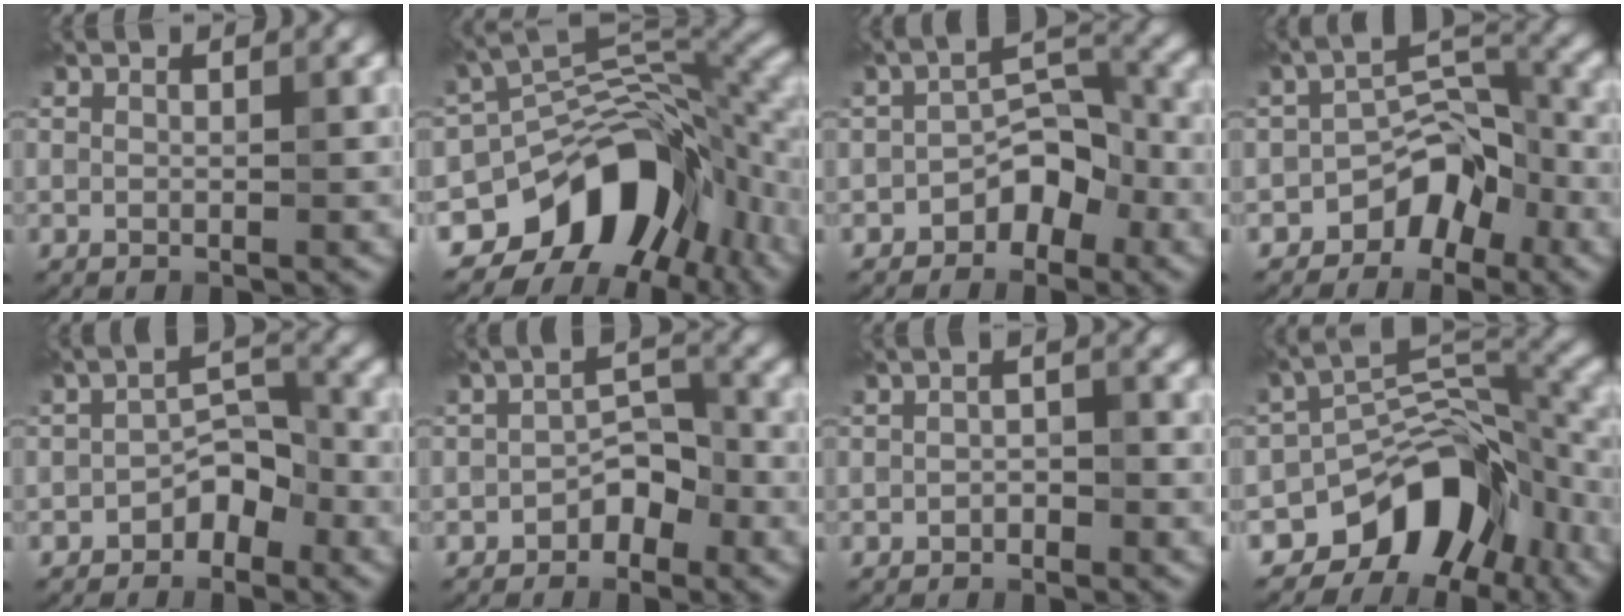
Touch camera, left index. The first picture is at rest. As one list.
[{"total": 12.6, "force": [-6.4, 7.8, 7.6], "torque": [-0.119, 0.000, -0.110]}, {"total": 4.2, "force": [-2.6, 2.3, 2.5], "torque": [-0.024, 0.019, -0.044]}, {"total": 5.2, "force": [-3.3, 3.0, 2.6], "torque": [-0.019, 0.017, -0.058]}, {"total": 3.3, "force": [-2.2, 1.7, 1.8], "torque": [-0.020, 0.018, -0.038]}, {"total": 2.9, "force": [-1.8, 1.5, 1.6], "torque": [-0.018, 0.016, -0.032]}, {"total": 1.0, "force": [-0.6, 0.5, 0.7], "torque": [-0.016, 0.004, -0.010]}, {"total": 10.2, "force": [-5.9, 6.0, 5.9], "torque": [-0.074, 0.004, -0.107]}]